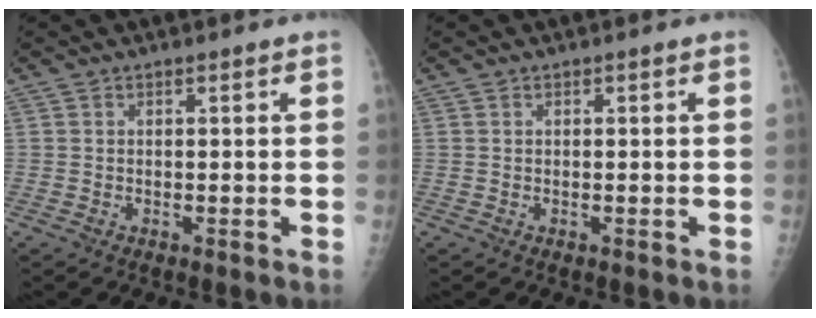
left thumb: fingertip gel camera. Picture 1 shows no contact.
{"total": 0.0}